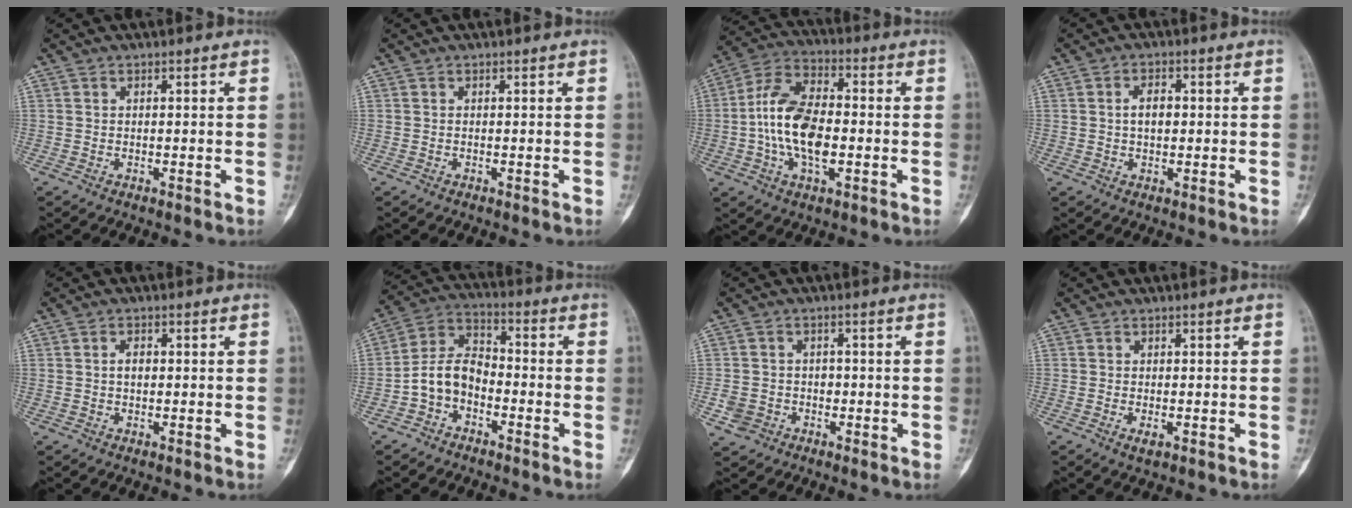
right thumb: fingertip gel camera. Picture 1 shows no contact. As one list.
[{"total": 0.0}, {"total": 14.5, "force": [-1.6, 7.5, 12.3], "torque": [-0.235, 0.021, -0.036]}, {"total": 3.5, "force": [0.2, 2.2, 2.8], "torque": [-0.044, 0.007, 0.001]}, {"total": 2.0, "force": [0.1, 1.3, 1.5], "torque": [-0.024, 0.004, -0.001]}, {"total": 8.8, "force": [-3.1, 6.2, 5.4], "torque": [-0.093, 0.043, -0.072]}, {"total": 4.1, "force": [-1.4, 3.8, 0.7], "torque": [0.003, 0.016, -0.021]}, {"total": 1.4, "force": [-0.6, 0.7, 1.1], "torque": [-0.025, -0.003, -0.012]}]